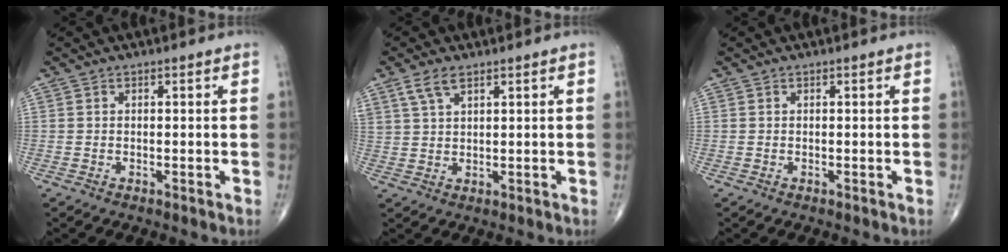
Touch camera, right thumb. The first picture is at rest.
{"total": 4.1, "force": [2.6, 1.8, 2.7], "torque": [-0.059, -0.001, 0.058]}
{"total": 0.0}